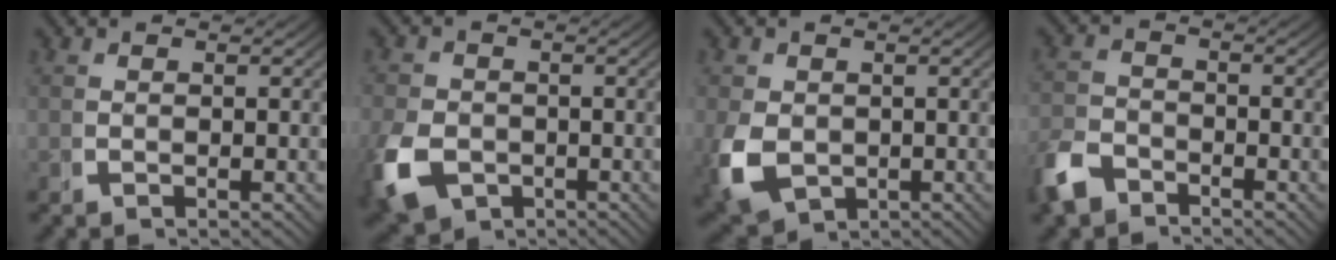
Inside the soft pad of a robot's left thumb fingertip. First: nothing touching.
{"total": 6.9, "force": [-3.1, 5.0, 3.6], "torque": [-0.087, -0.032, -0.043]}
{"total": 6.6, "force": [-1.8, 5.0, 4.0], "torque": [-0.110, -0.039, -0.010]}
{"total": 4.1, "force": [-3.4, 2.0, 1.1], "torque": [-0.030, -0.015, -0.060]}